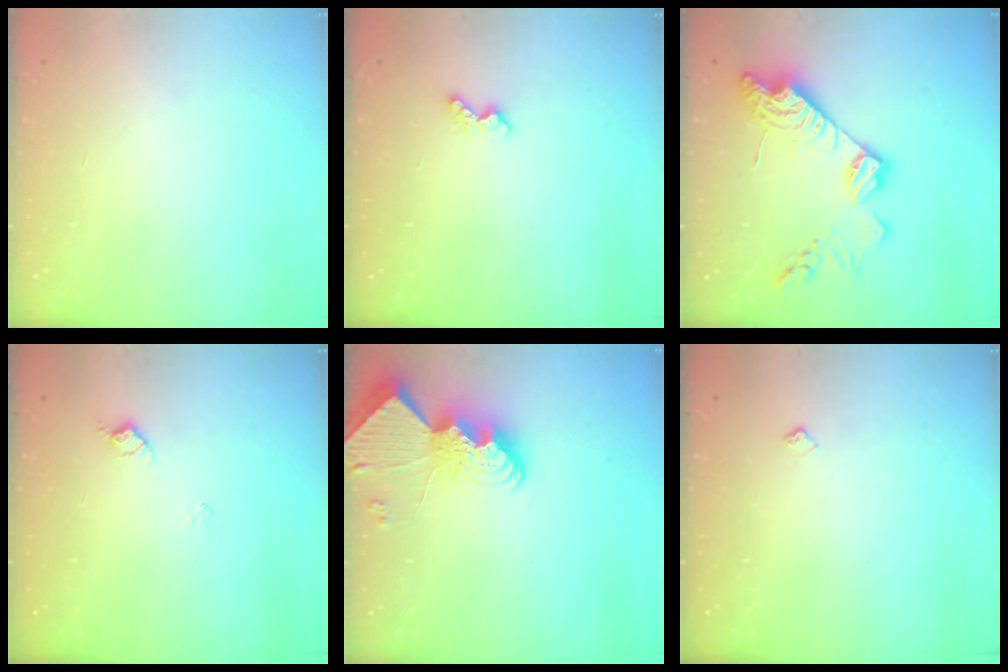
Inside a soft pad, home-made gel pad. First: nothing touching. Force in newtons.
{"total": 3.4, "press": 3.4, "slide": 0.6}
{"total": 18.0, "press": 18.0, "slide": 1.1}
{"total": 6.8, "press": 6.8, "slide": 0.8}
{"total": 12.4, "press": 12.4, "slide": 0.7}
{"total": 3.6, "press": 3.5, "slide": 0.7}